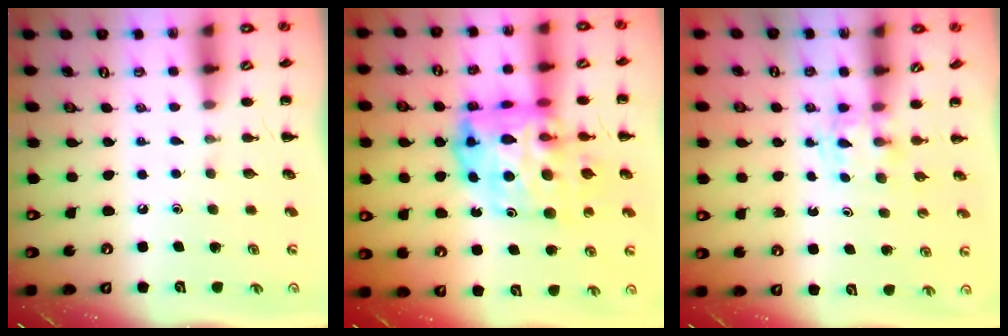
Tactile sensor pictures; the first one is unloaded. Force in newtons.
{"total": 19.0, "press": 18.2, "slide": 5.6}
{"total": 2.8, "press": 2.6, "slide": 1.1}